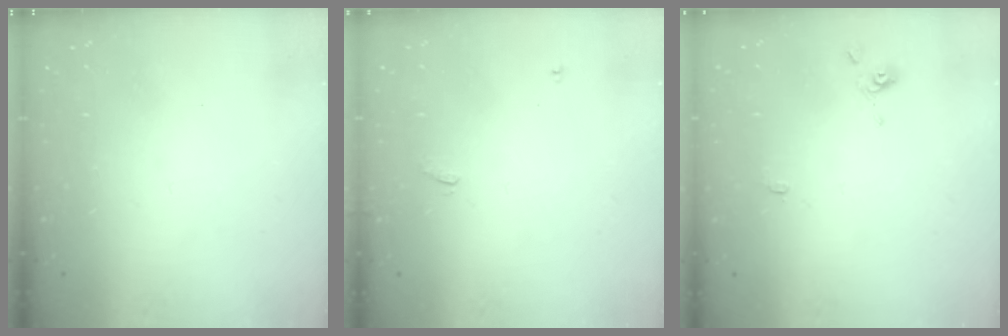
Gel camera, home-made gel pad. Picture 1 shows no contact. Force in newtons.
{"total": 1.7, "press": 1.7, "slide": 0.3}
{"total": 0.0}